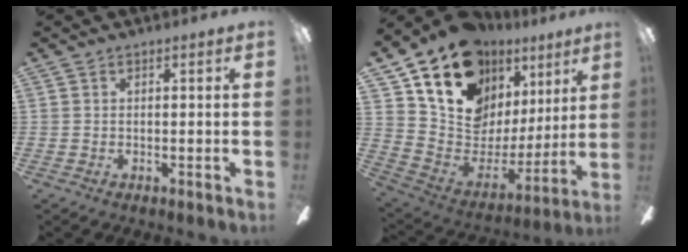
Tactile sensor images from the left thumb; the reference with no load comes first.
{"total": 17.8, "force": [12.4, 10.8, 6.8], "torque": [-0.138, -0.087, 0.235]}